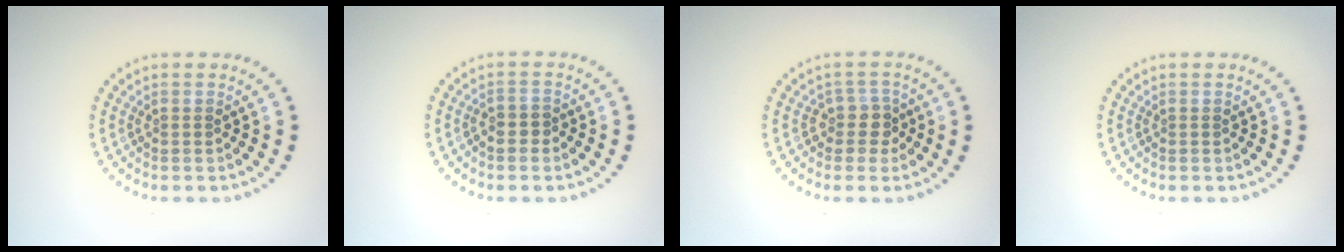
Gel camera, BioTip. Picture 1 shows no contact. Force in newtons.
{"total": 1.1, "press": 0.9, "slide": 0.6}
{"total": 2.2, "press": 1.6, "slide": 1.5}
{"total": 0.0}